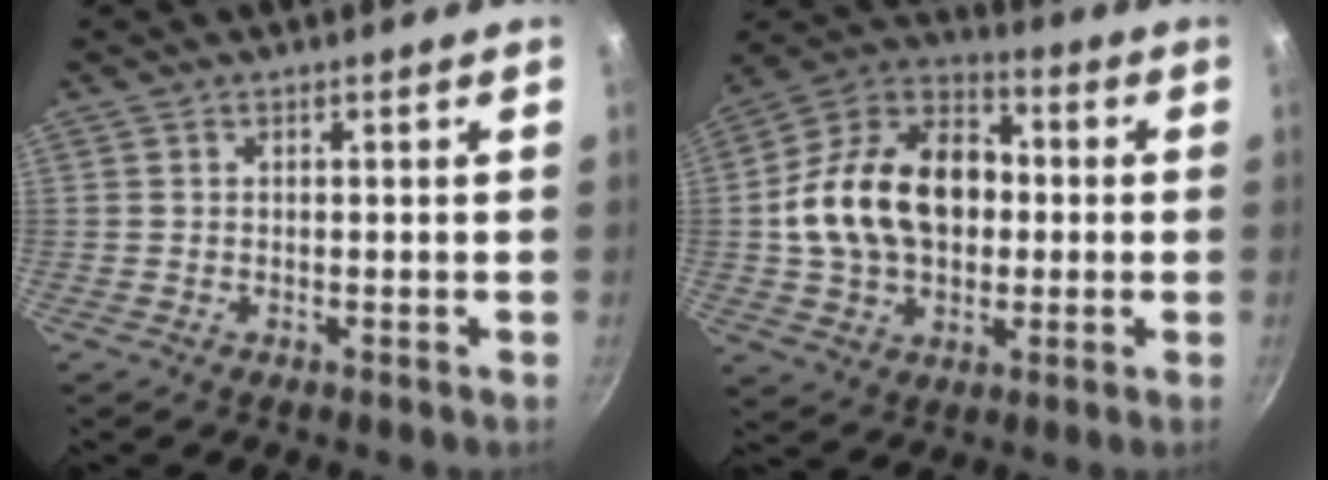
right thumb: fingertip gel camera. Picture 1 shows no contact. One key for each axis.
{"total": 20.5, "fx": 0.5, "fy": 14.8, "fz": 14.2, "tx": -0.217, "ty": 0.036, "tz": -0.002}